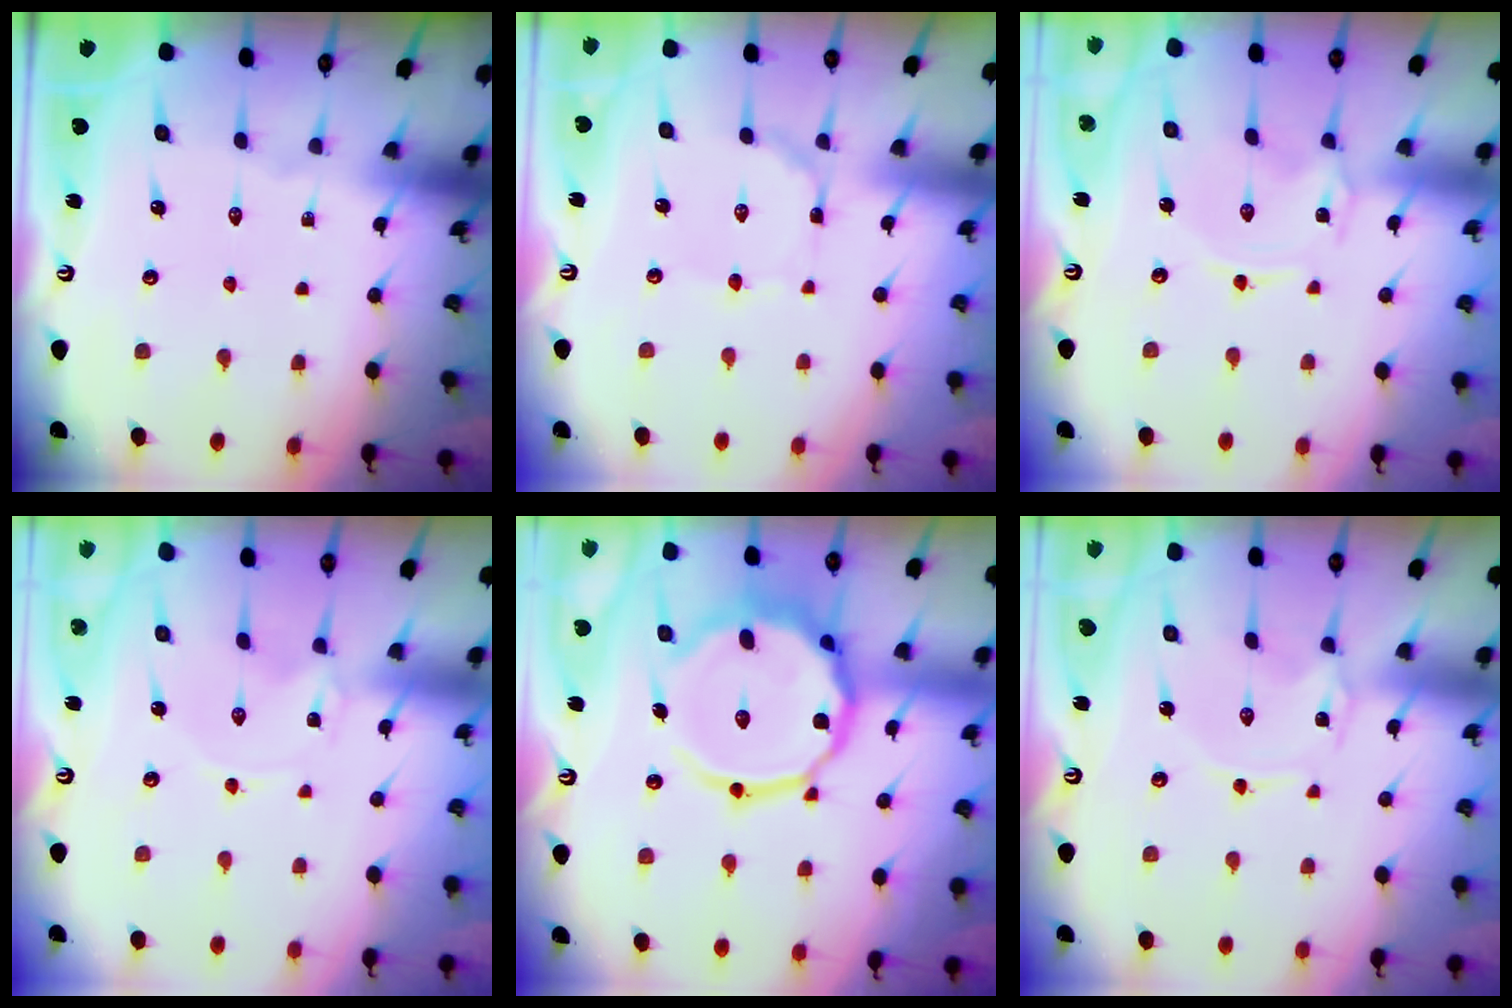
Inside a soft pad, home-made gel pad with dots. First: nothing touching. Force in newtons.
{"total": 2.5, "press": 2.5, "slide": 0.1}
{"total": 0.0}
{"total": 0.0}
{"total": 16.9, "press": 16.8, "slide": 1.4}
{"total": 1.0, "press": 1.0, "slide": 0.2}